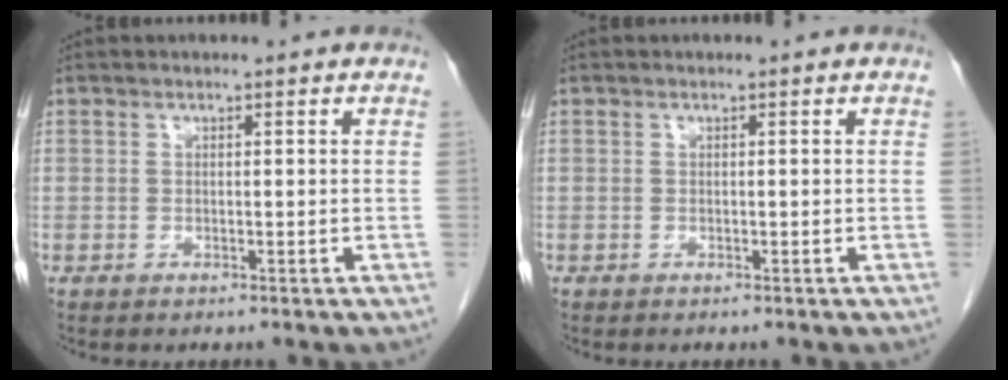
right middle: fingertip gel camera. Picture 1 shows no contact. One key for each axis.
{"total": 0.0}